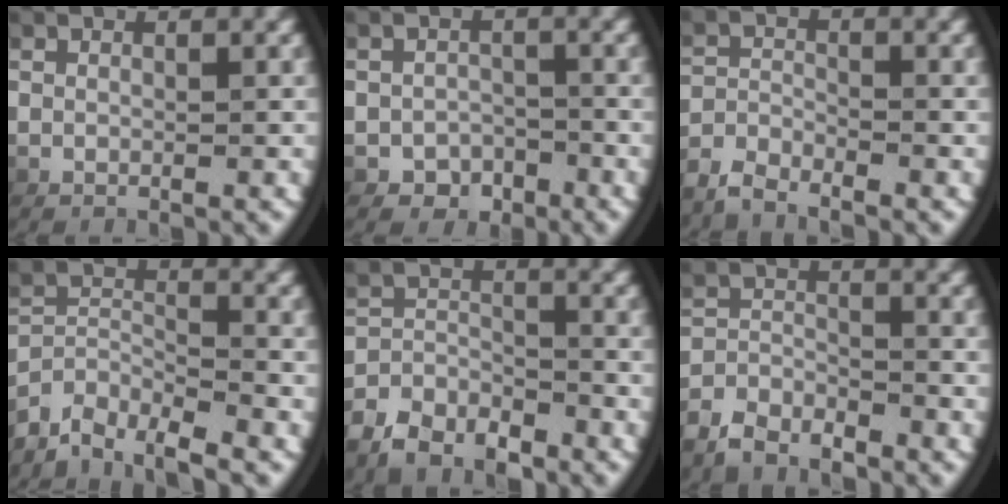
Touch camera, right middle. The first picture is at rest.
{"total": 3.6, "force": [-2.6, 2.5, 0.1], "torque": [0.020, -0.011, -0.042]}
{"total": 2.8, "force": [-2.8, 0.2, 0.5], "torque": [-0.010, -0.004, -0.052]}
{"total": 5.5, "force": [-3.9, 2.8, 2.6], "torque": [-0.062, -0.026, -0.065]}
{"total": 4.1, "force": [-3.6, 1.6, 1.3], "torque": [-0.016, -0.001, -0.063]}
{"total": 3.5, "force": [-3.3, 0.9, 0.7], "torque": [-0.010, -0.001, -0.060]}